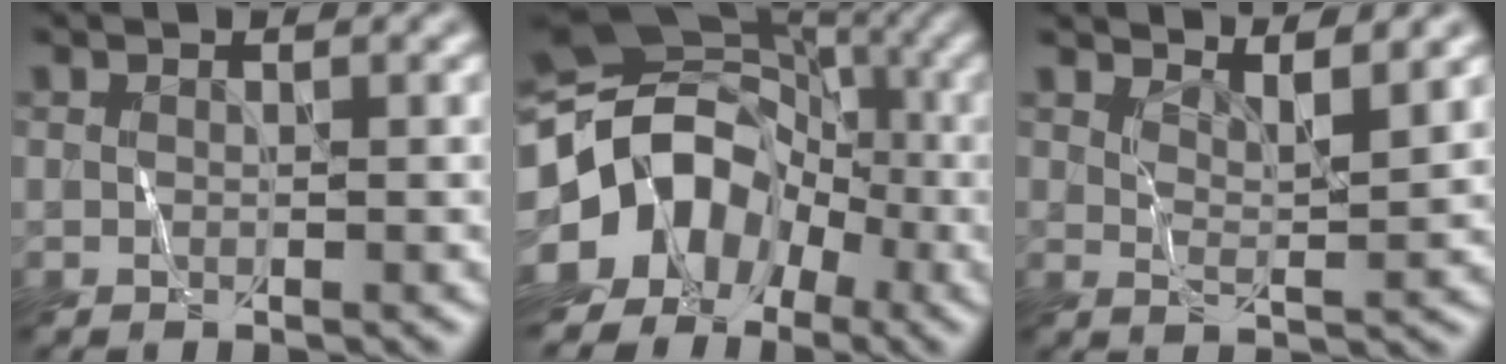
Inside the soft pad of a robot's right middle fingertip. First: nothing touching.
{"total": 12.5, "force": [-4.9, 9.9, 5.7], "torque": [-0.102, 0.002, -0.100]}
{"total": 2.7, "force": [2.6, -0.2, 0.6], "torque": [-0.009, -0.008, 0.044]}